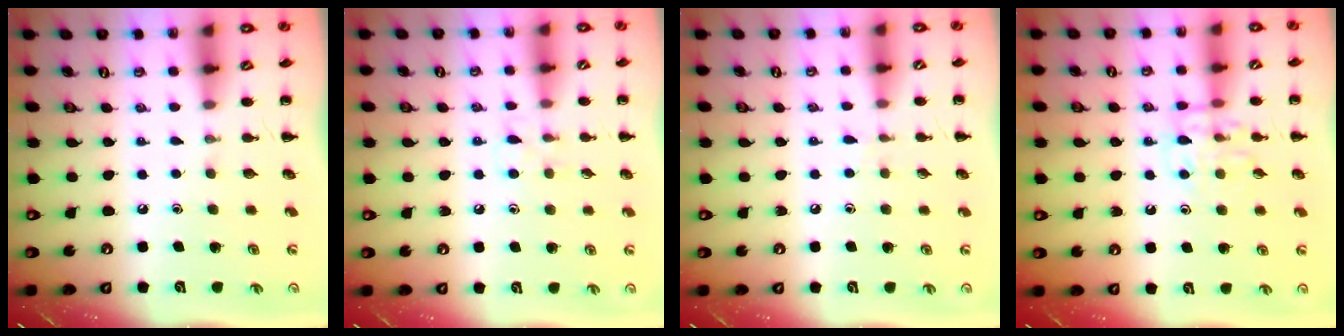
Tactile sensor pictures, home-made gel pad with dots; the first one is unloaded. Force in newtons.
{"total": 5.2, "press": 4.9, "slide": 1.8}
{"total": 4.7, "press": 4.2, "slide": 2.0}
{"total": 9.7, "press": 9.7, "slide": 0.6}